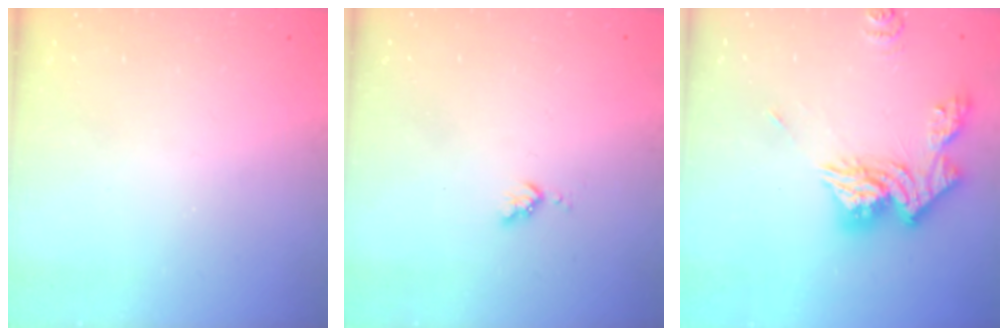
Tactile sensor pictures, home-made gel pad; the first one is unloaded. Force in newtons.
{"total": 3.5, "press": 3.5, "slide": 0.4}
{"total": 15.2, "press": 15.1, "slide": 1.6}